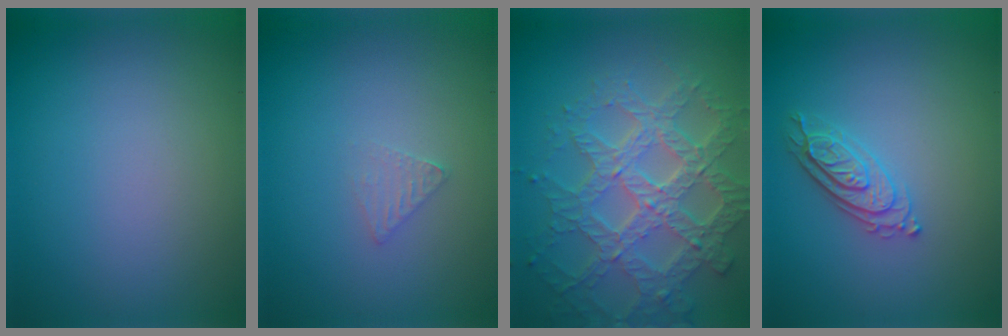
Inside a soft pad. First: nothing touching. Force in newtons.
{"total": 1.0, "press": 1.0, "slide": 0.1}
{"total": 8.1, "press": 6.0, "slide": 5.5}
{"total": 2.4, "press": 2.3, "slide": 0.7}